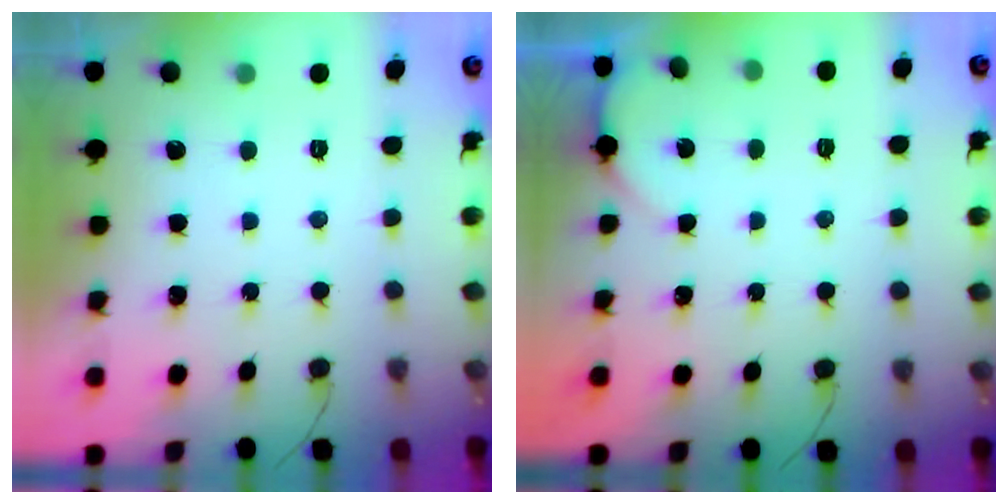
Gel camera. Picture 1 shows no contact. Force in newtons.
{"total": 1.0, "press": 1.0, "slide": 0.1}